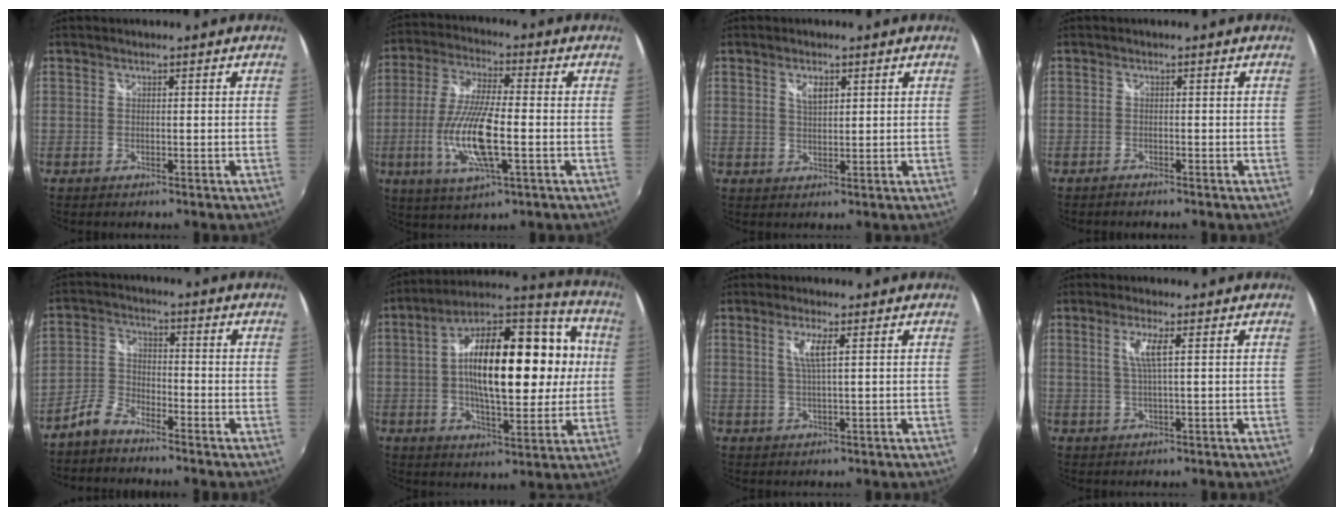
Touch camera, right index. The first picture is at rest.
{"total": 14.2, "force": [-3.1, 3.5, 13.4], "torque": [-0.273, -0.012, -0.061]}
{"total": 3.2, "force": [1.6, 1.6, 2.3], "torque": [-0.038, 0.001, 0.027]}
{"total": 1.1, "force": [-1.0, 0.1, 0.3], "torque": [-0.011, -0.004, -0.019]}
{"total": 5.0, "force": [-4.1, 2.0, 2.1], "torque": [-0.050, 0.012, -0.086]}
{"total": 24.3, "force": [1.3, 11.2, 21.6], "torque": [-0.376, 0.041, 0.016]}
{"total": 3.6, "force": [1.4, 0.1, 3.3], "torque": [-0.066, -0.003, 0.026]}
{"total": 3.7, "force": [1.2, -0.1, 3.5], "torque": [-0.071, -0.003, 0.024]}